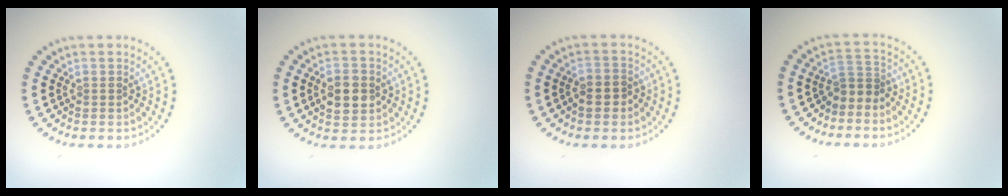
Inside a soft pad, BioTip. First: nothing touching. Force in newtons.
{"total": 3.6, "press": 3.6, "slide": 0.2}
{"total": 1.9, "press": 1.8, "slide": 0.4}
{"total": 1.9, "press": 1.2, "slide": 1.5}